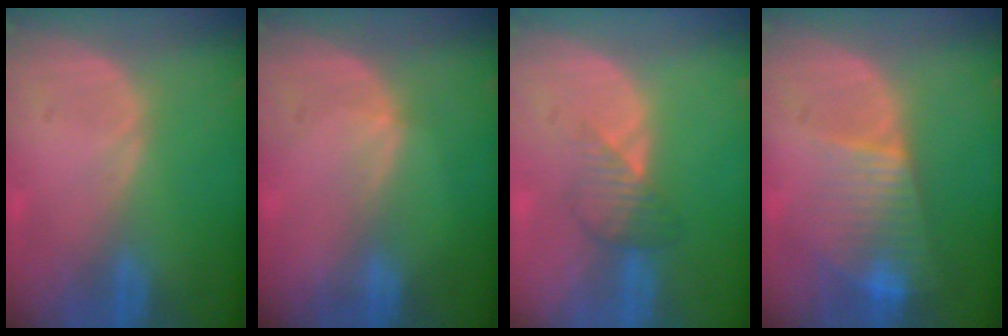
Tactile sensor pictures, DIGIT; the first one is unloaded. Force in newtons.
{"total": 1.3, "press": 0.9, "slide": 0.9}
{"total": 3.3, "press": 3.1, "slide": 1.0}
{"total": 7.9, "press": 6.7, "slide": 4.3}